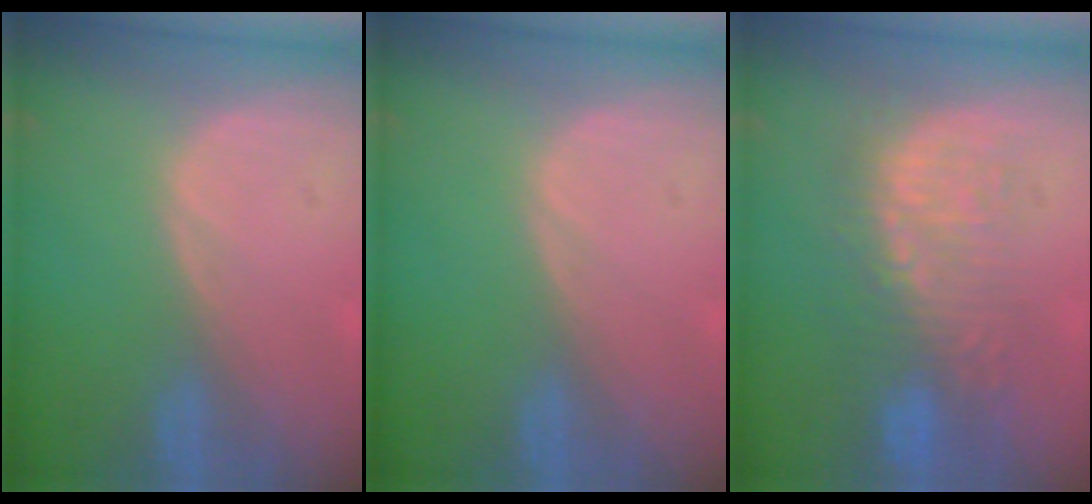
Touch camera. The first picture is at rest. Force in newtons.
{"total": 0.0}
{"total": 9.3, "press": 8.7, "slide": 3.4}